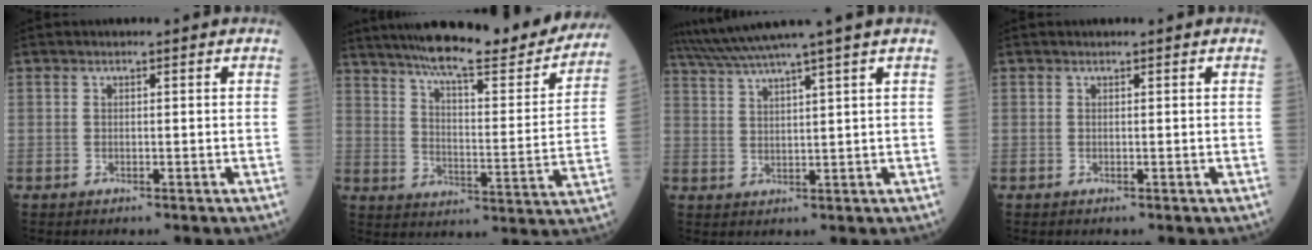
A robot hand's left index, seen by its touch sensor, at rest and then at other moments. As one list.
[{"total": 27.2, "force": [23.8, 3.4, 12.9], "torque": [-0.202, -0.047, 0.314]}, {"total": 9.2, "force": [7.6, -2.6, 4.4], "torque": [-0.078, 0.014, 0.127]}, {"total": 0.0}]